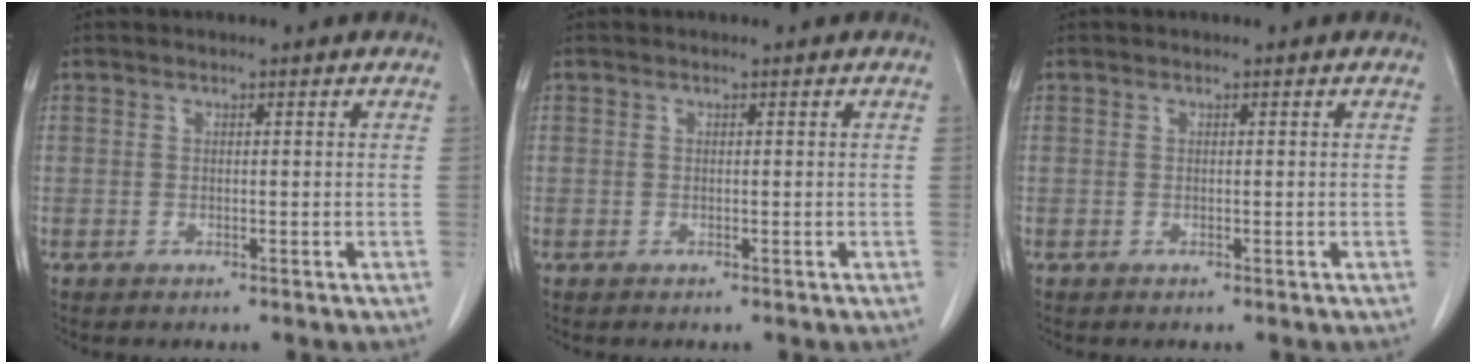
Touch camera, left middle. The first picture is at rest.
{"total": 0.0}
{"total": 0.0}